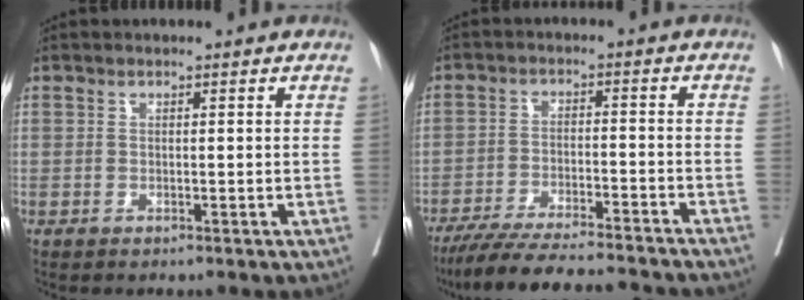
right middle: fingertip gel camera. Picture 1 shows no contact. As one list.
[{"total": 17.1, "force": [-15.4, 1.3, 7.3], "torque": [-0.125, -0.025, -0.229]}]